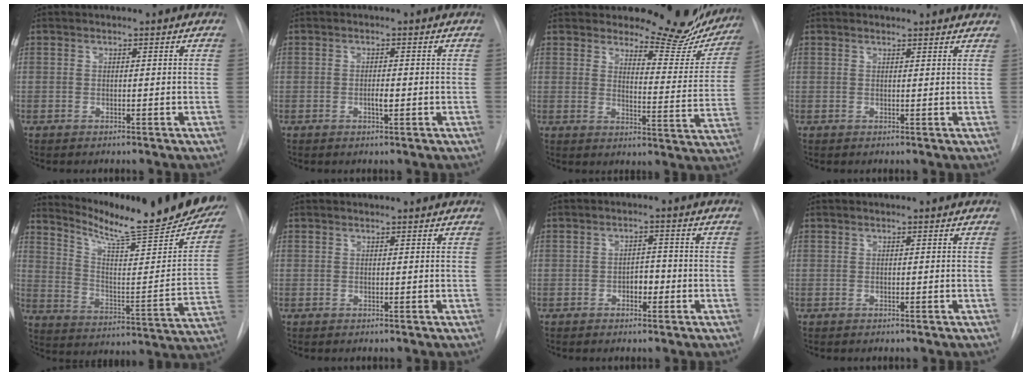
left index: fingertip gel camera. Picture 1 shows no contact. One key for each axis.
{"total": 1.4, "fx": -0.3, "fy": 0.4, "fz": 1.3, "tx": -0.024, "ty": 0.000, "tz": -0.007}
{"total": 14.1, "fx": 13.1, "fy": 4.2, "fz": 3.4, "tx": -0.016, "ty": -0.064, "tz": 0.137}
{"total": 6.4, "fx": 6.3, "fy": 1.0, "fz": 1.1, "tx": -0.003, "ty": 0.006, "tz": 0.051}
{"total": 26.5, "fx": 23.1, "fy": 2.5, "fz": 12.8, "tx": -0.196, "ty": -0.083, "tz": 0.310}
{"total": 1.3, "fx": 1.3, "fy": 0.1, "fz": 0.2, "tx": -0.009, "ty": 0.010, "tz": 0.015}
{"total": 2.5, "fx": -0.9, "fy": 1.4, "fz": 1.8, "tx": -0.020, "ty": 0.008, "tz": -0.015}
{"total": 0.0}